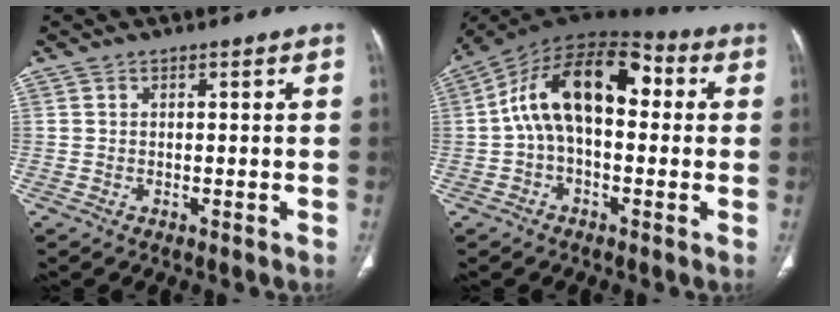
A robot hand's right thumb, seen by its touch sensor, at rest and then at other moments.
{"total": 16.1, "force": [1.7, 9.1, 13.2], "torque": [-0.209, 0.051, 0.018]}